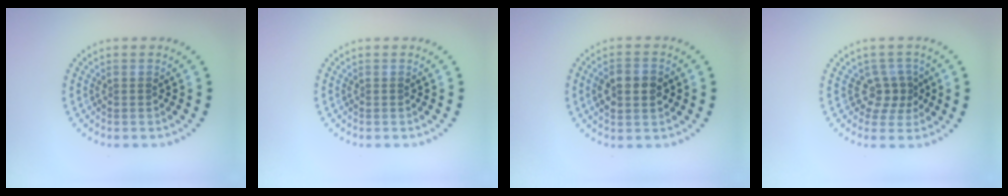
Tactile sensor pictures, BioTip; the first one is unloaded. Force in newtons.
{"total": 0.0}
{"total": 3.6, "press": 3.6, "slide": 0.2}
{"total": 2.5, "press": 1.8, "slide": 1.7}